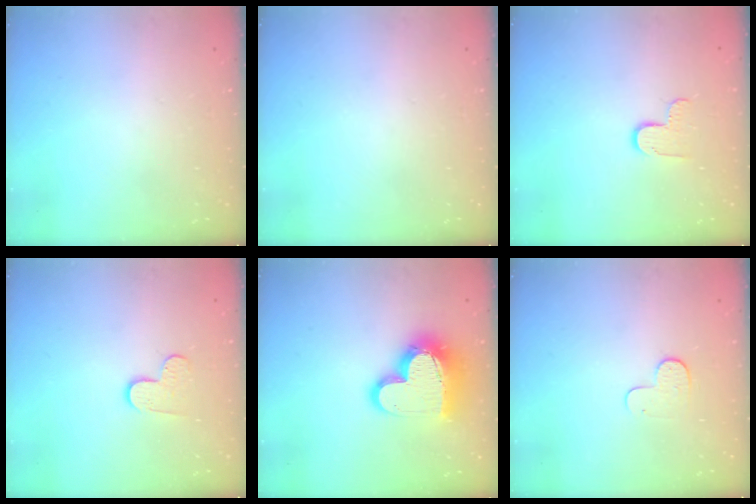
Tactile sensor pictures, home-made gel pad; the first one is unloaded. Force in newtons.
{"total": 0.0}
{"total": 6.3, "press": 6.3, "slide": 0.3}
{"total": 6.1, "press": 6.1, "slide": 0.6}
{"total": 17.4, "press": 17.4, "slide": 1.3}
{"total": 5.4, "press": 5.4, "slide": 0.5}